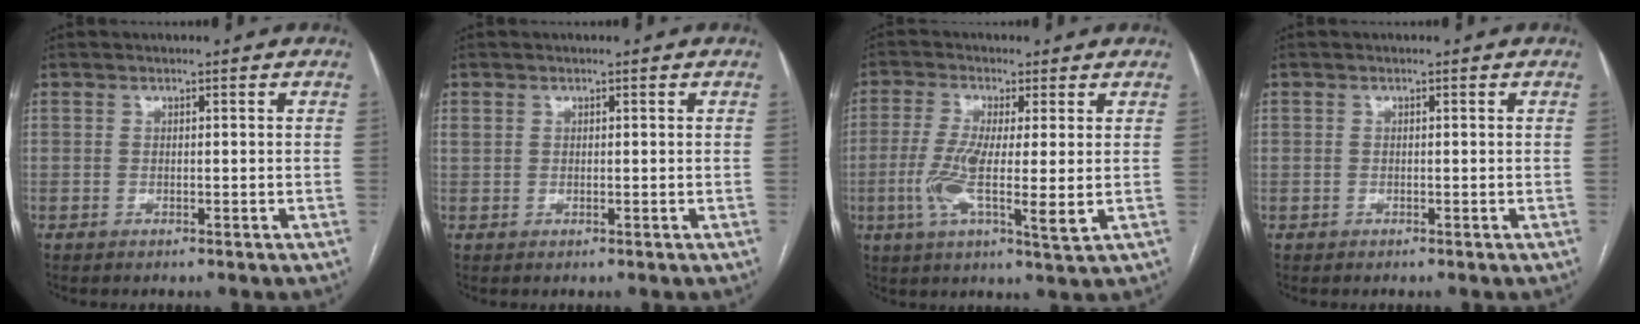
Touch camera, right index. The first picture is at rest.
{"total": 0.8, "force": [0.5, 0.6, 0.4], "torque": [-0.009, 0.007, 0.009]}
{"total": 9.3, "force": [-0.8, 1.2, 9.2], "torque": [-0.188, -0.015, -0.020]}
{"total": 0.6, "force": [-0.1, 0.5, -0.1], "torque": [0.003, 0.006, -0.002]}